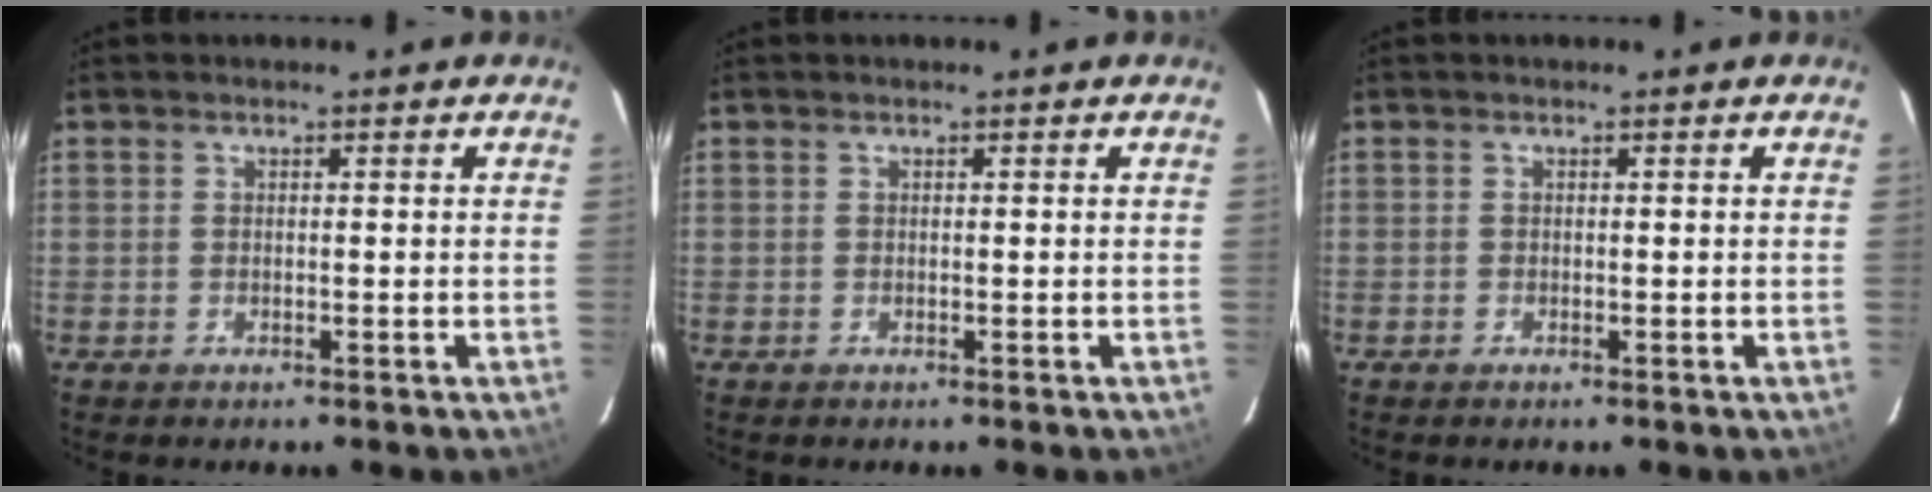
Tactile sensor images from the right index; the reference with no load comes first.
{"total": 0.0}
{"total": 0.0}